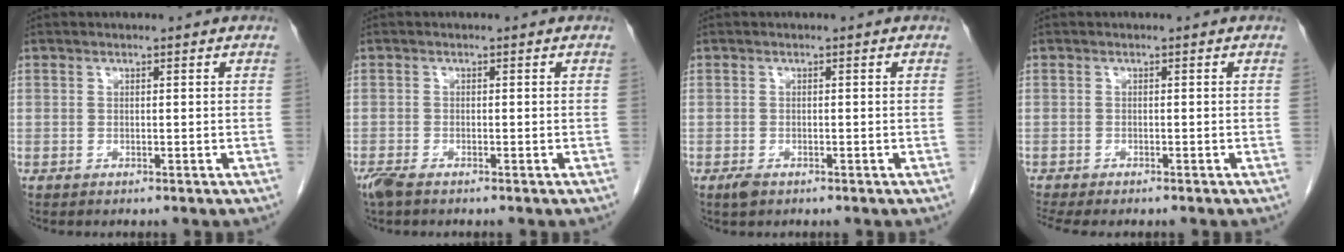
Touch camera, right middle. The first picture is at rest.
{"total": 2.6, "force": [-1.9, 0.7, 1.6], "torque": [-0.039, -0.009, -0.036]}
{"total": 1.4, "force": [-0.9, 0.6, 0.9], "torque": [-0.022, -0.002, -0.013]}
{"total": 4.6, "force": [-3.9, 0.9, 2.2], "torque": [-0.026, -0.005, -0.057]}